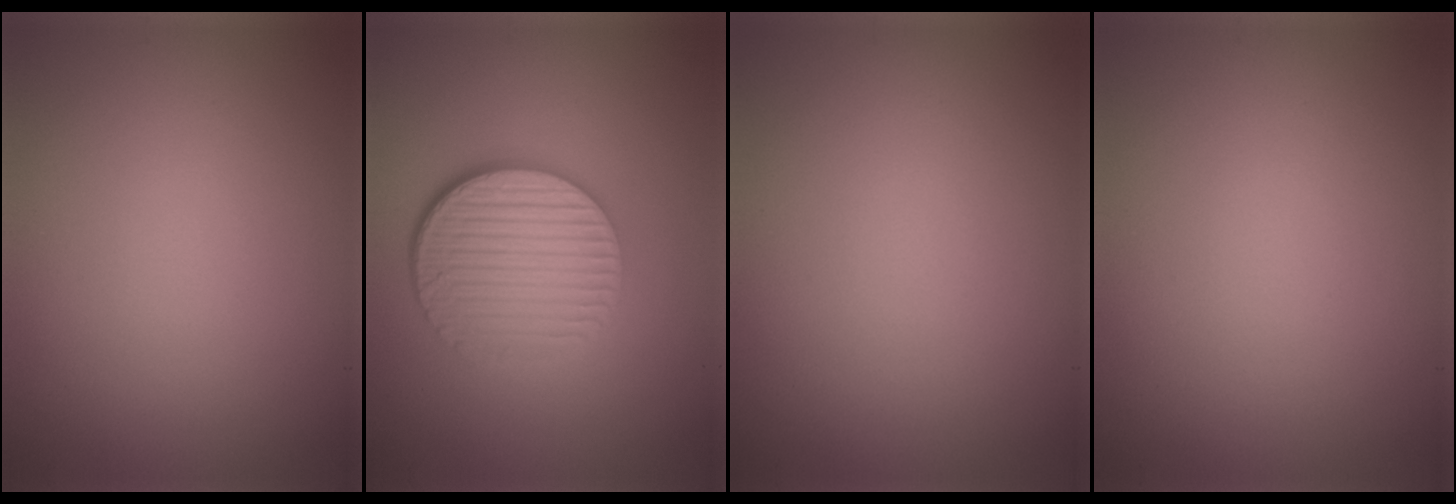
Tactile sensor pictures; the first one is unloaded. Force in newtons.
{"total": 6.1, "press": 4.2, "slide": 4.4}
{"total": 0.0}
{"total": 0.0}